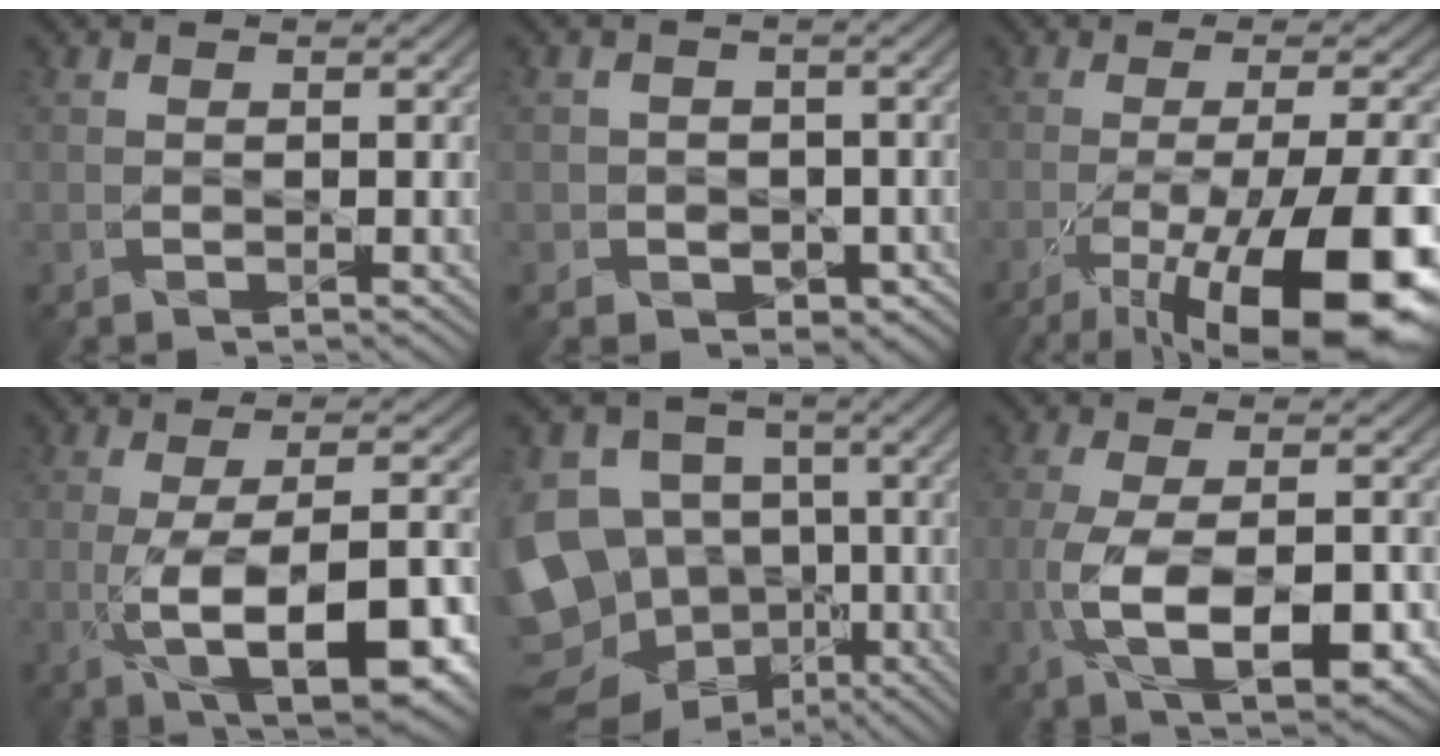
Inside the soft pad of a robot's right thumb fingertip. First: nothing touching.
{"total": 5.3, "force": [-1.4, 5.1, 0.9], "torque": [-0.034, -0.001, -0.038]}
{"total": 16.3, "force": [-8.3, 4.5, 13.3], "torque": [-0.212, -0.015, -0.113]}
{"total": 12.1, "force": [-4.3, 3.9, 10.6], "torque": [-0.176, -0.007, -0.060]}
{"total": 14.9, "force": [-3.6, 12.6, 7.1], "torque": [-0.225, 0.001, -0.059]}
{"total": 9.8, "force": [-3.4, 3.8, 8.3], "torque": [-0.163, -0.015, -0.051]}